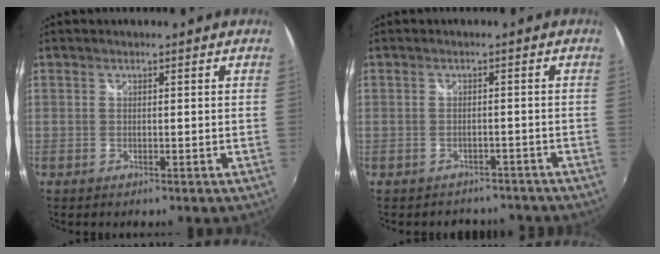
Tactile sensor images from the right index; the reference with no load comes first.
{"total": 6.6, "force": [-5.7, 3.0, 1.5], "torque": [-0.032, -0.004, -0.073]}